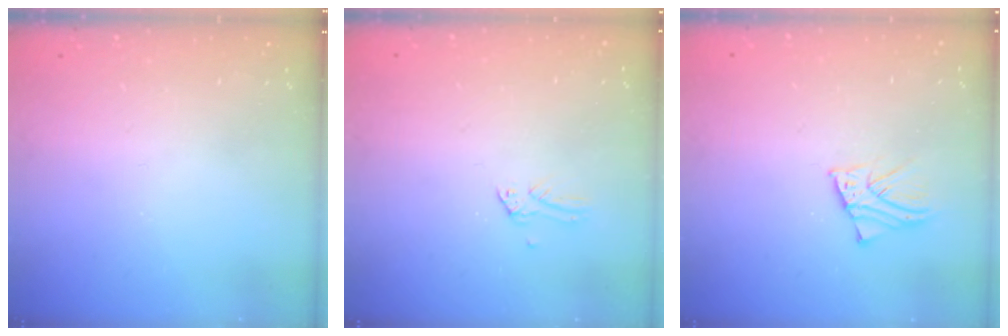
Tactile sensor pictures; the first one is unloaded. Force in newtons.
{"total": 0.0}
{"total": 2.5, "press": 2.5, "slide": 0.1}